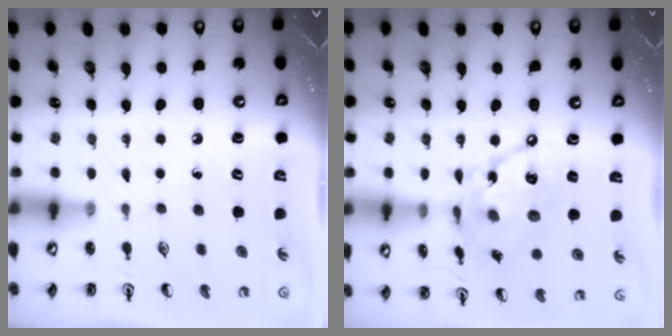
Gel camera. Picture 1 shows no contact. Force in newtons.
{"total": 15.1, "press": 15.0, "slide": 1.6}